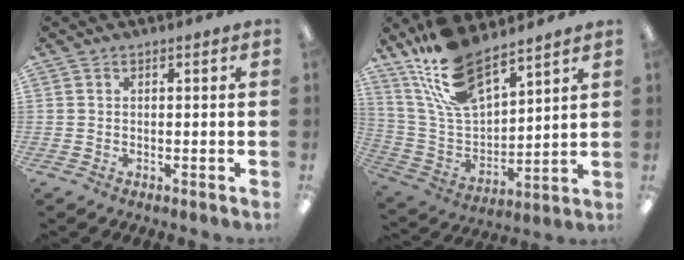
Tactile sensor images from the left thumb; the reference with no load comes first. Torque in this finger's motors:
{"motor_torque": [0.18, 0.15, 0.89, -1.53, 0.14]}